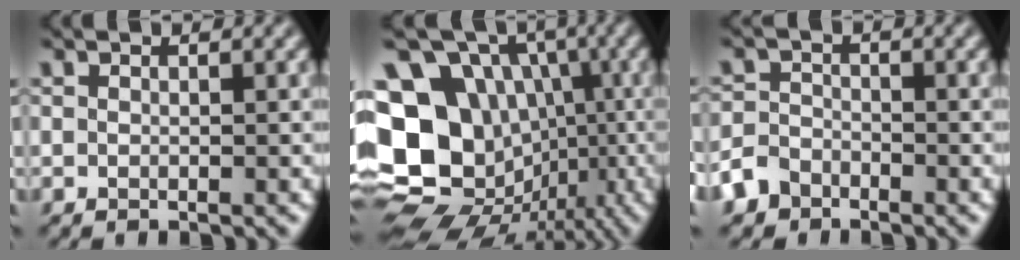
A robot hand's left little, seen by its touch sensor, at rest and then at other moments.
{"total": 19.9, "force": [-1.1, 17.3, 9.8], "torque": [-0.194, 0.016, -0.033]}
{"total": 3.8, "force": [-2.9, 2.4, 0.6], "torque": [-0.004, -0.008, -0.059]}